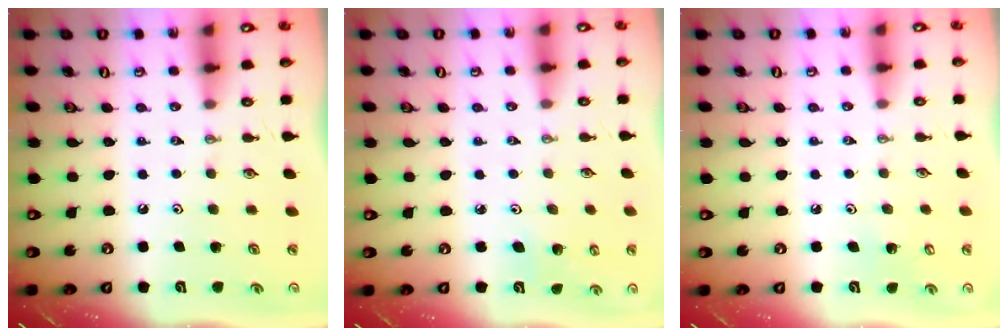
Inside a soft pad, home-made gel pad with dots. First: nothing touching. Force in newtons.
{"total": 3.9, "press": 3.8, "slide": 0.5}
{"total": 3.3, "press": 3.3, "slide": 0.3}